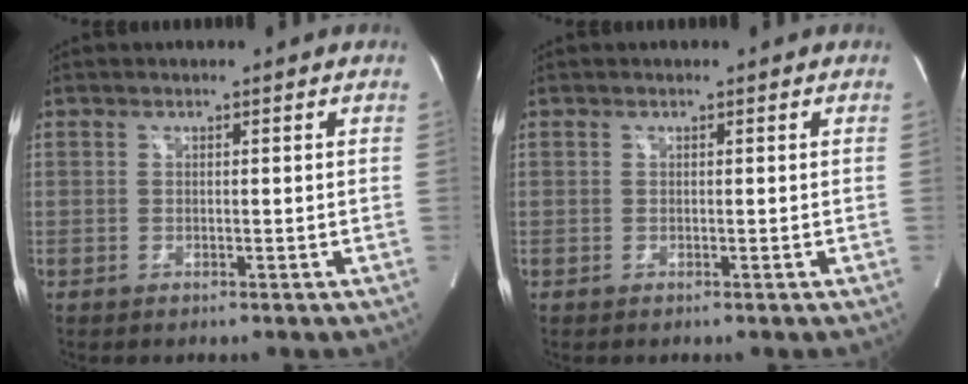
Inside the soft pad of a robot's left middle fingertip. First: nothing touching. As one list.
[{"total": 0.0}]